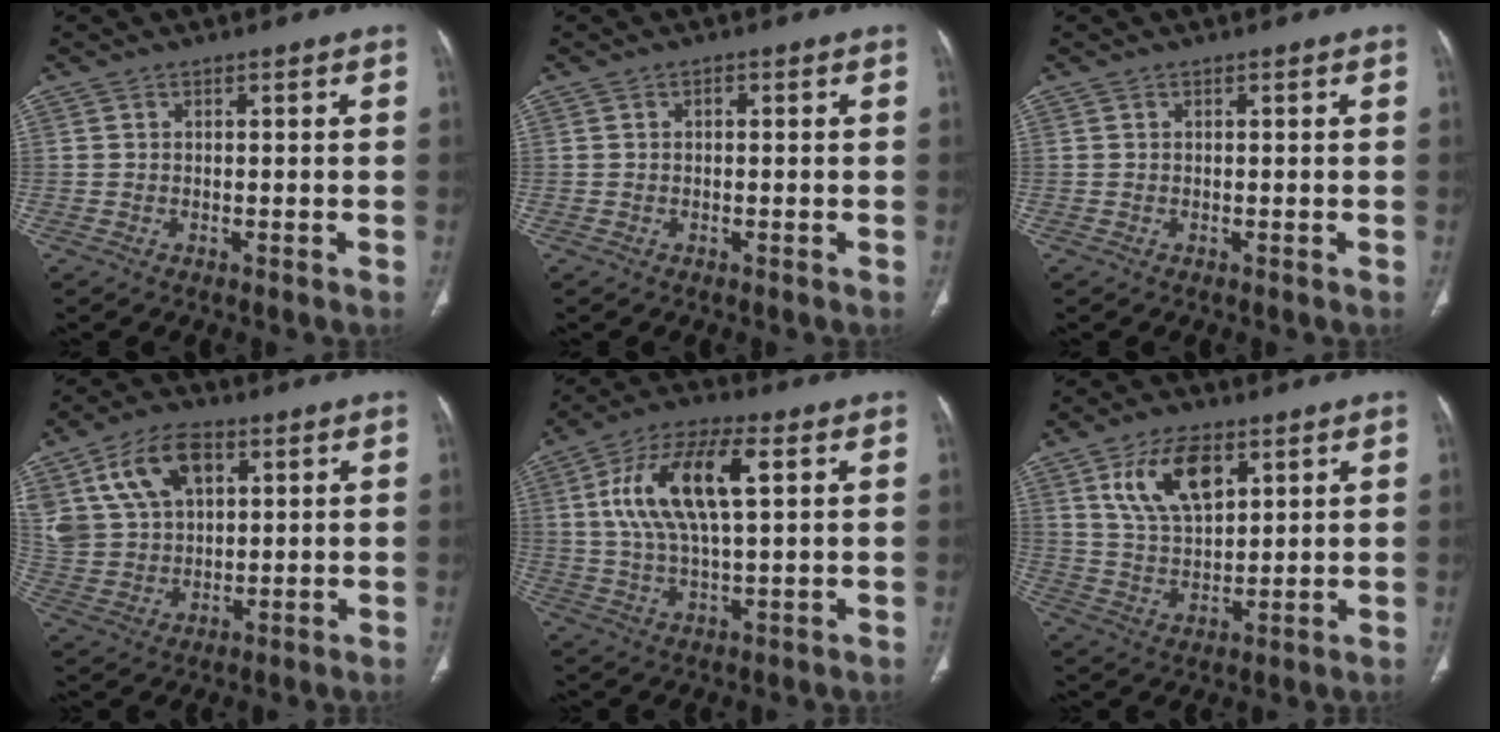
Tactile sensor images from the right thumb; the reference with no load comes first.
{"total": 0.8, "force": [0.1, 0.5, 0.6], "torque": [-0.010, 0.003, 0.001]}
{"total": 0.0}
{"total": 15.0, "force": [6.3, 9.6, 9.6], "torque": [-0.172, -0.008, 0.130]}
{"total": 15.9, "force": [4.1, 6.2, 14.0], "torque": [-0.274, 0.012, 0.074]}
{"total": 12.0, "force": [5.5, 6.4, 8.6], "torque": [-0.139, -0.021, 0.111]}